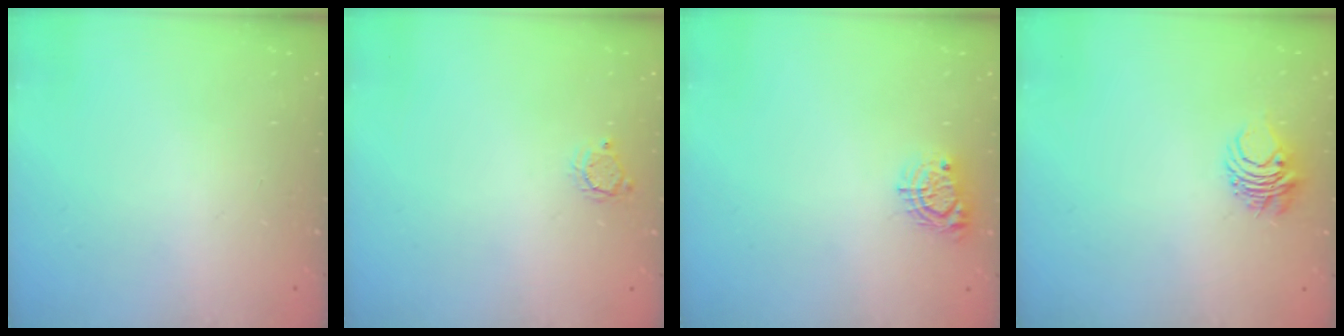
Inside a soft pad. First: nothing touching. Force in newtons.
{"total": 3.3, "press": 3.3, "slide": 0.3}
{"total": 6.8, "press": 6.8, "slide": 0.5}
{"total": 6.3, "press": 6.3, "slide": 0.6}